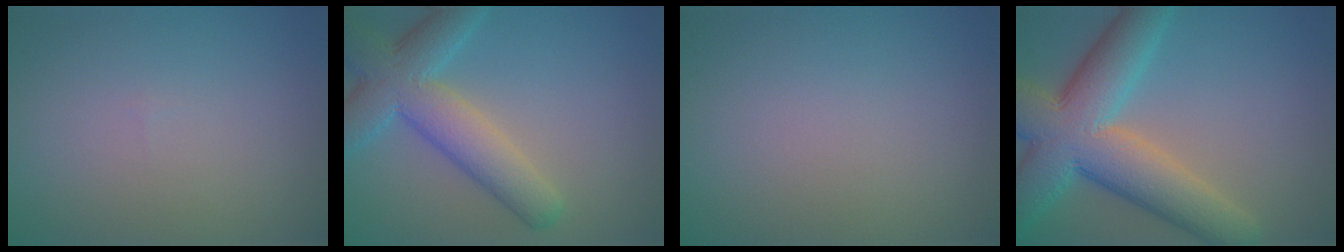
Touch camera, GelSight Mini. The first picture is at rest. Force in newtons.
{"total": 7.3, "press": 7.3, "slide": 0.3}
{"total": 0.0}
{"total": 11.0, "press": 10.9, "slide": 0.5}